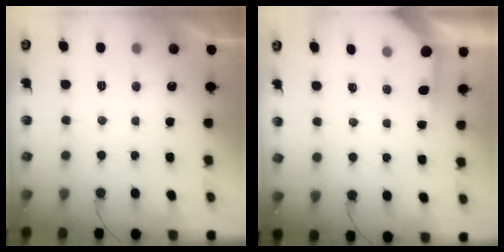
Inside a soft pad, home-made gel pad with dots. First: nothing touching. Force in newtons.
{"total": 3.7, "press": 3.7, "slide": 0.5}